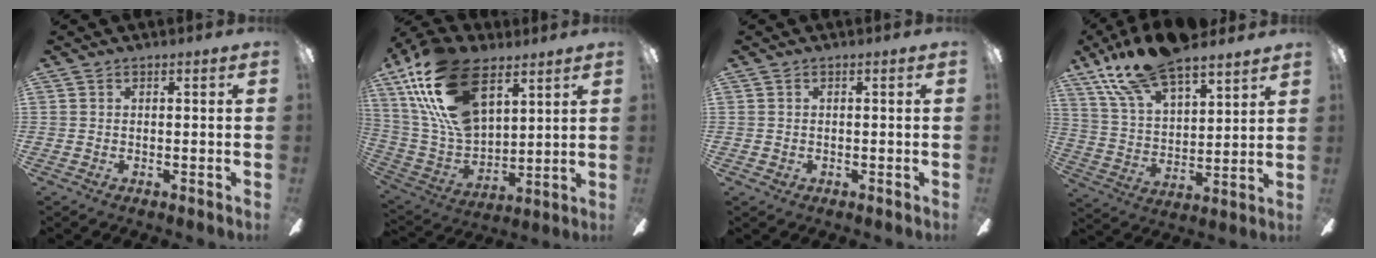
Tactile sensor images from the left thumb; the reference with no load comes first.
{"total": 23.6, "force": [12.5, 12.9, 15.3], "torque": [-0.338, -0.048, 0.226]}
{"total": 0.7, "force": [-0.1, 0.6, 0.2], "torque": [-0.002, 0.004, -0.004]}
{"total": 17.5, "force": [13.7, 5.9, 9.0], "torque": [-0.185, -0.068, 0.246]}